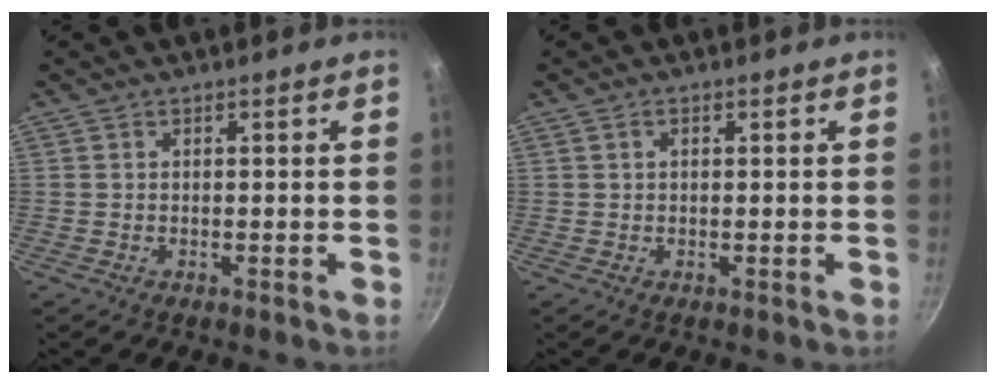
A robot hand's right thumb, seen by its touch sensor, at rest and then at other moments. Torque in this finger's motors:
{"motor_torque": [-0.14, -0.55, -0.37, -0.02, -0.01]}